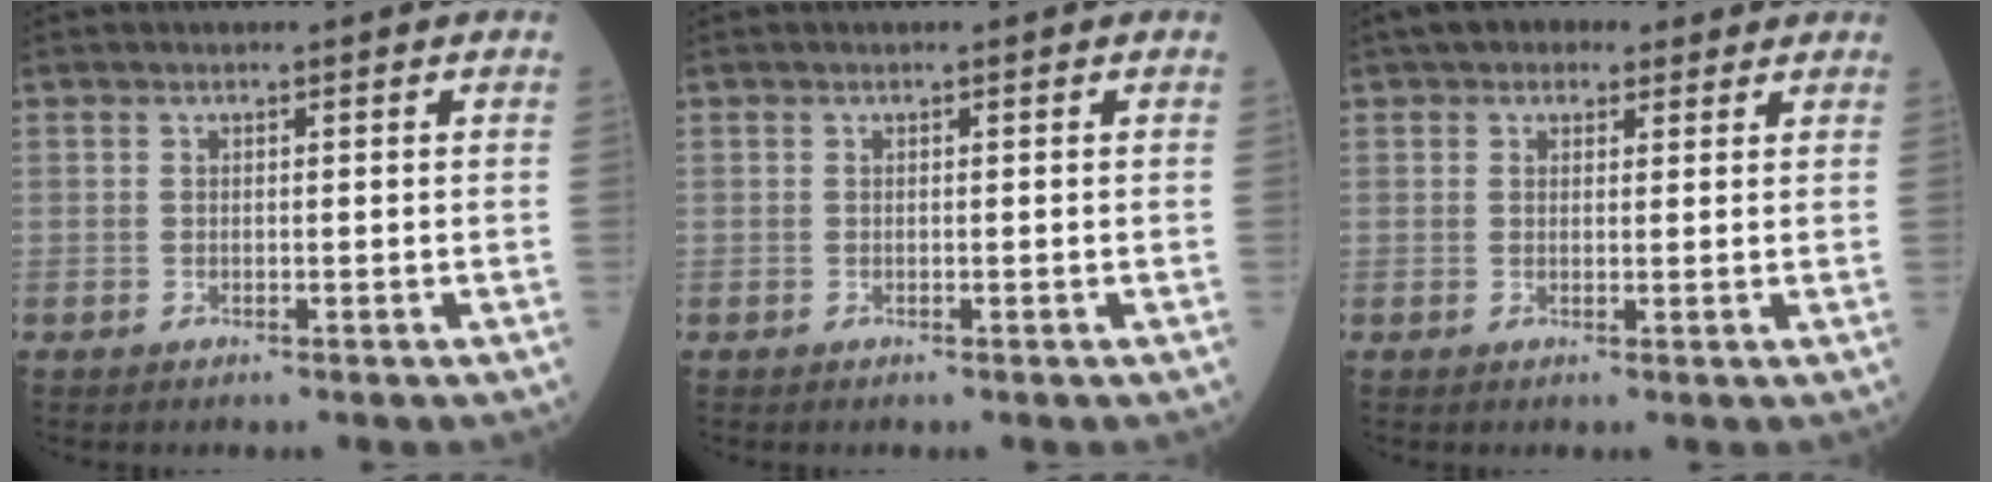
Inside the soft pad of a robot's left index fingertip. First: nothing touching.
{"total": 0.0}
{"total": 4.9, "force": [3.5, 2.7, 2.1], "torque": [-0.030, 0.028, 0.056]}